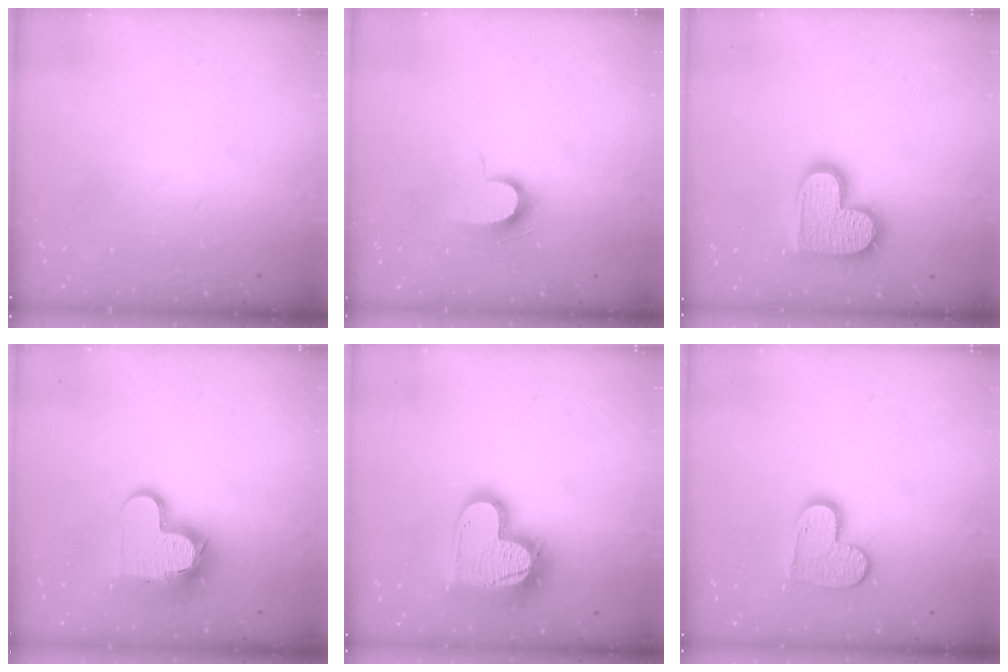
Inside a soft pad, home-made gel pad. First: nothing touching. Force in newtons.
{"total": 7.2, "press": 7.1, "slide": 0.7}
{"total": 15.1, "press": 15.0, "slide": 0.9}
{"total": 13.0, "press": 13.0, "slide": 1.2}
{"total": 17.7, "press": 17.6, "slide": 1.5}
{"total": 10.1, "press": 10.0, "slide": 0.6}